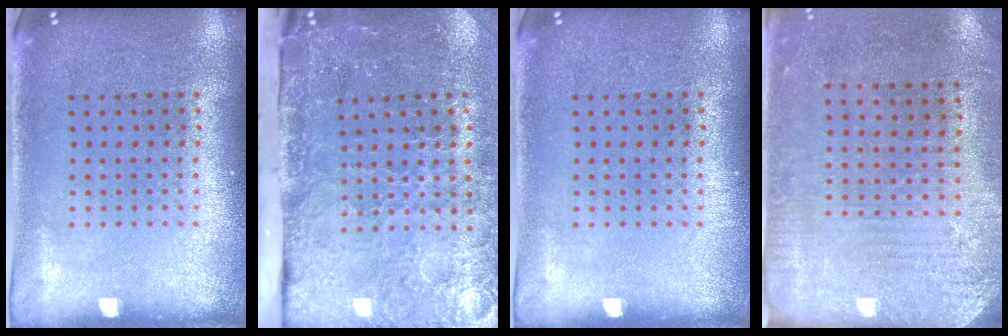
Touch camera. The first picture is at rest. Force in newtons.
{"total": 4.9, "press": 3.7, "slide": 3.3}
{"total": 0.0}
{"total": 2.9, "press": 2.4, "slide": 1.6}